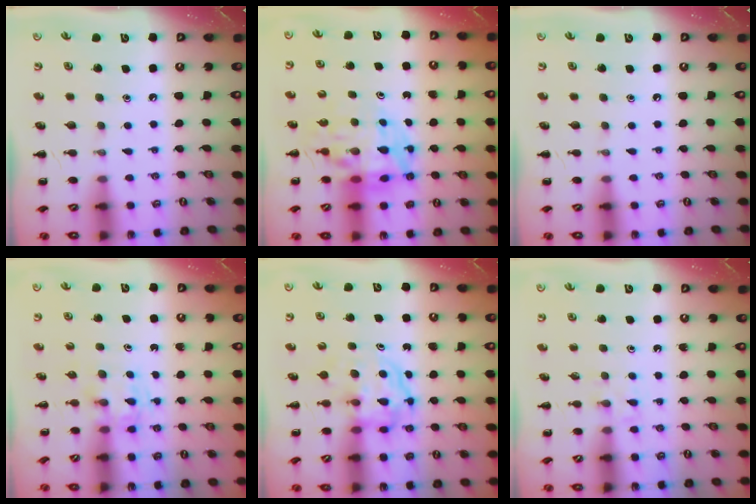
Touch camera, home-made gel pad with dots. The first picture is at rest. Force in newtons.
{"total": 11.0, "press": 10.5, "slide": 3.2}
{"total": 0.0}
{"total": 2.8, "press": 2.6, "slide": 1.1}
{"total": 3.7, "press": 3.7, "slide": 0.2}
{"total": 2.2, "press": 2.0, "slide": 1.0}